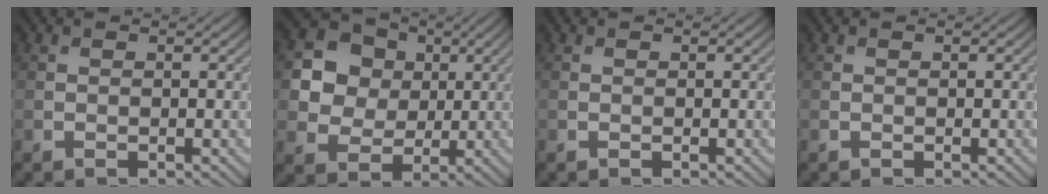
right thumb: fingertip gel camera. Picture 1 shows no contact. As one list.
[{"total": 9.6, "force": [2.6, 8.2, 4.2], "torque": [-0.121, 0.017, 0.043]}, {"total": 0.0}, {"total": 0.0}]